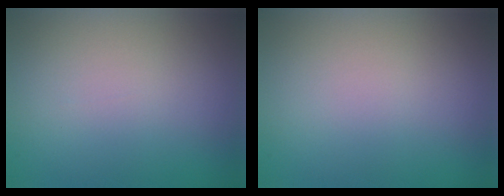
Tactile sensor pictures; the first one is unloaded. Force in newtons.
{"total": 0.0}